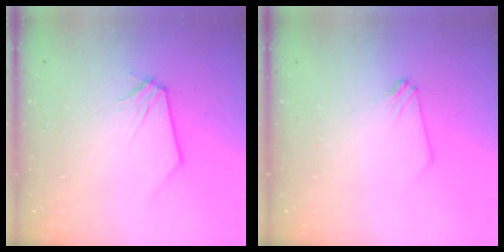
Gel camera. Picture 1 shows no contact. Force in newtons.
{"total": 1.6, "press": 1.6, "slide": 0.3}